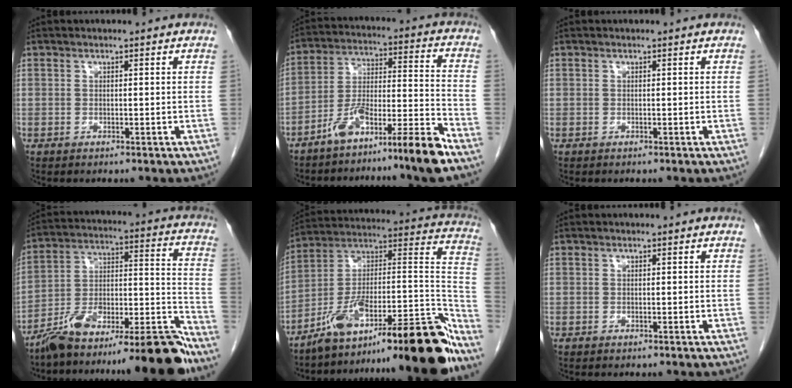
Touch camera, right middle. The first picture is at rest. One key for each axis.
{"total": 11.8, "fx": -9.0, "fy": -1.0, "fz": 7.6, "tx": -0.132, "ty": 0.015, "tz": -0.157}
{"total": 0.0}
{"total": 20.0, "fx": -17.5, "fy": 0.6, "fz": 9.7, "tx": -0.123, "ty": 0.039, "tz": -0.287}
{"total": 29.5, "fx": -21.5, "fy": 3.5, "fz": 19.9, "tx": -0.203, "ty": 0.015, "tz": -0.336}
{"total": 0.0}